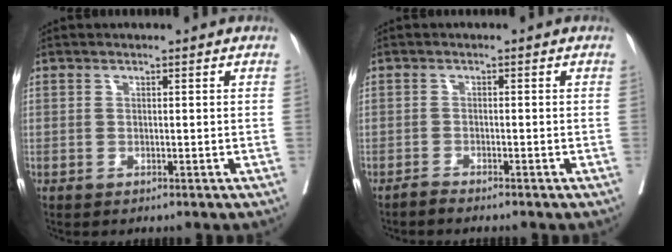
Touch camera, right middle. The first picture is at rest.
{"total": 1.7, "force": [-1.5, -0.3, 0.6], "torque": [-0.010, 0.000, -0.028]}